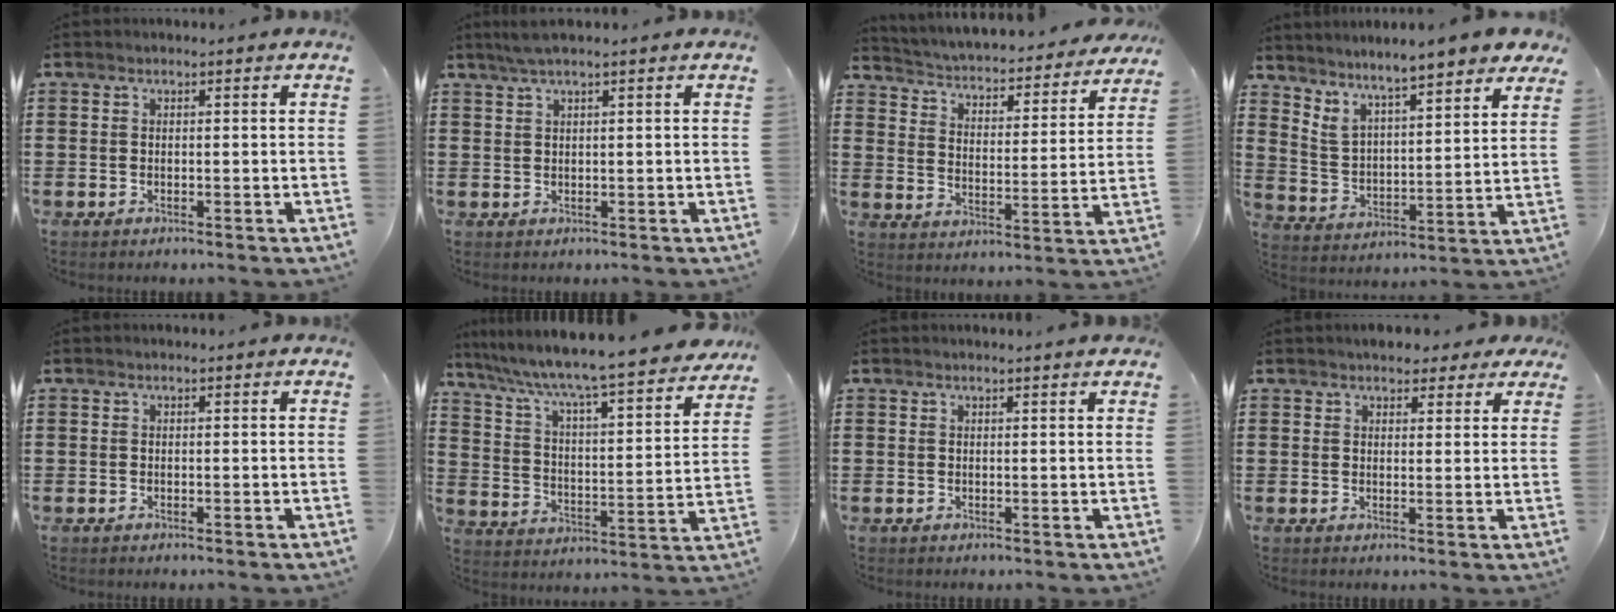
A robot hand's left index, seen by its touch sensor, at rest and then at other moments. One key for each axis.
{"total": 1.8, "fx": 1.1, "fy": -0.1, "fz": 1.5, "tx": -0.029, "ty": 0.001, "tz": 0.020}
{"total": 2.8, "fx": 2.8, "fy": -0.2, "fz": 0.4, "tx": -0.026, "ty": -0.034, "tz": 0.035}
{"total": 6.2, "fx": 5.9, "fy": 0.0, "fz": 1.9, "tx": -0.069, "ty": -0.050, "tz": 0.096}
{"total": 0.0}
{"total": 7.0, "fx": 6.2, "fy": -0.7, "fz": 3.3, "tx": -0.095, "ty": -0.057, "tz": 0.092}
{"total": 0.9, "fx": 0.7, "fy": -0.1, "fz": 0.5, "tx": -0.009, "ty": -0.002, "tz": 0.014}
{"total": 3.4, "fx": 2.9, "fy": 1.4, "fz": 1.0, "tx": -0.019, "ty": -0.001, "tz": 0.052}